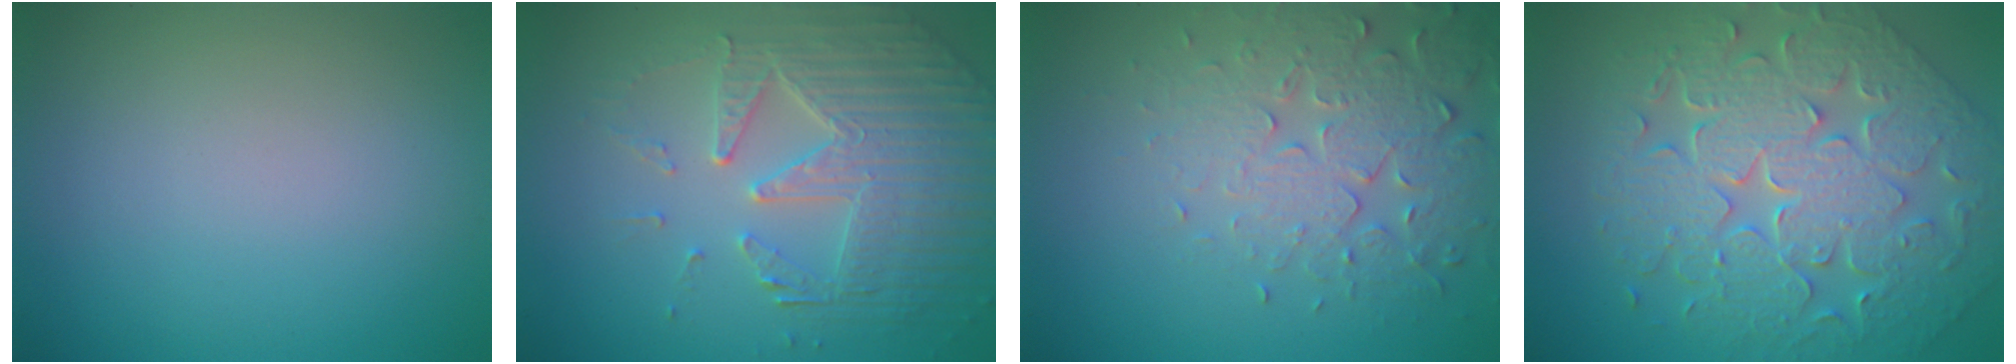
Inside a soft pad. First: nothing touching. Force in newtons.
{"total": 5.9, "press": 4.7, "slide": 3.6}
{"total": 4.2, "press": 4.2, "slide": 0.5}
{"total": 9.0, "press": 7.2, "slide": 5.3}